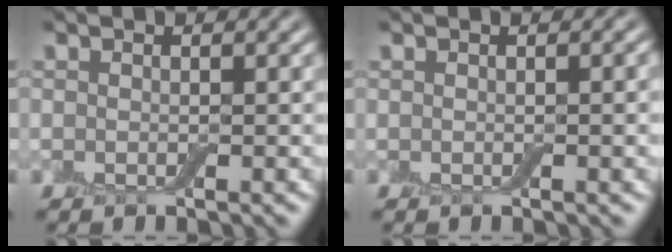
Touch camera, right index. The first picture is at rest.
{"total": 1.0, "force": [-0.1, 0.3, 0.9], "torque": [-0.011, -0.002, -0.002]}